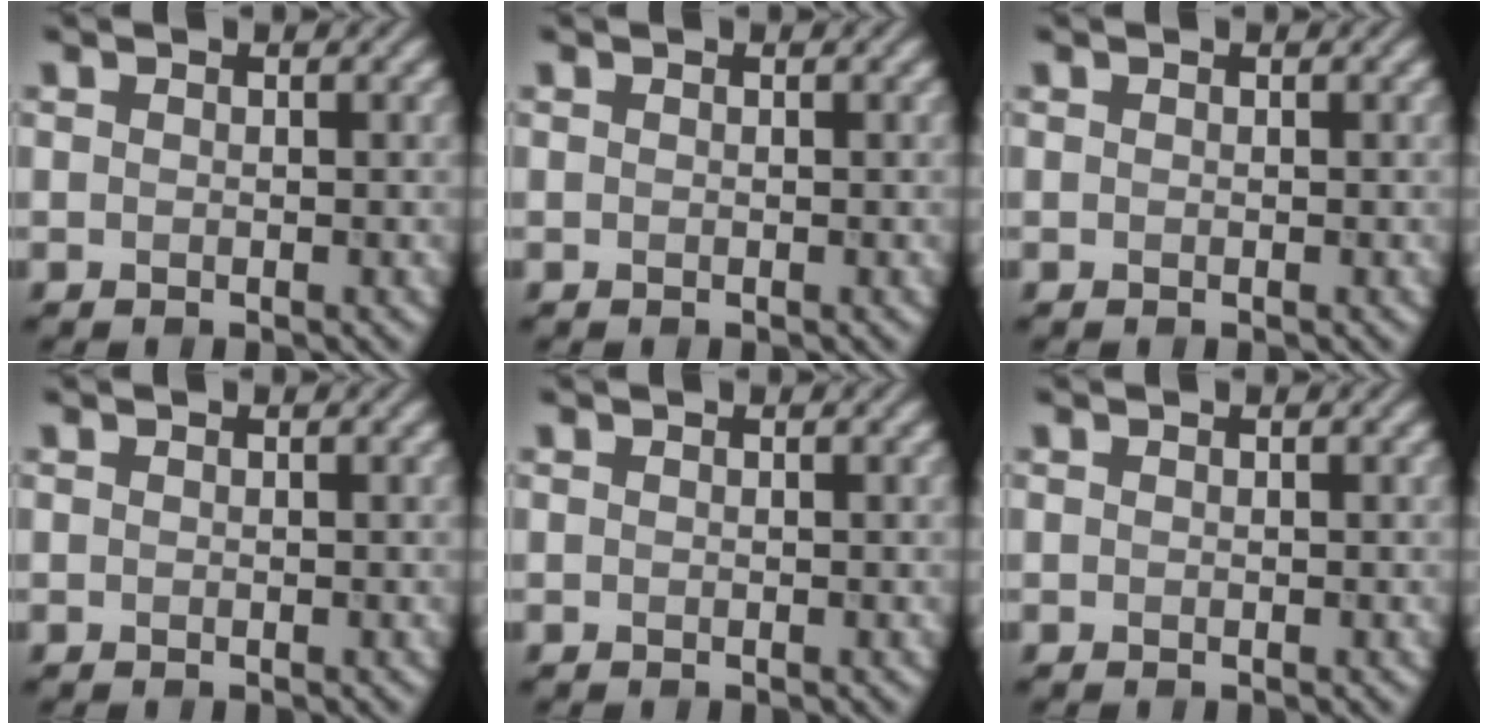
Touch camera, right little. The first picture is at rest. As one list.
[{"total": 0.0}, {"total": 0.0}, {"total": 0.0}, {"total": 0.0}, {"total": 0.0}]